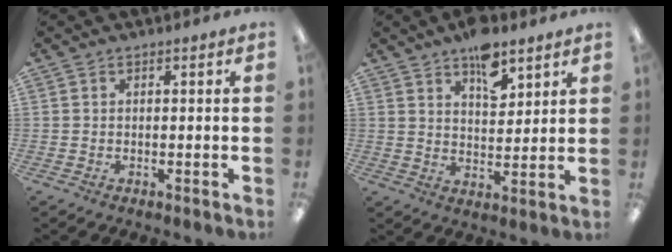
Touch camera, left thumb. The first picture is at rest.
{"total": 9.0, "force": [6.3, 4.3, 4.8], "torque": [-0.056, -0.036, 0.105]}